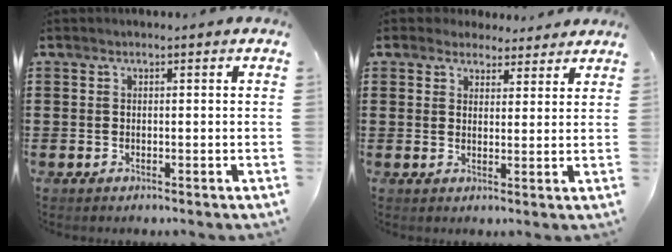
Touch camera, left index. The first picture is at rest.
{"total": 3.4, "force": [3.0, 1.5, 0.3], "torque": [-0.009, -0.002, 0.057]}